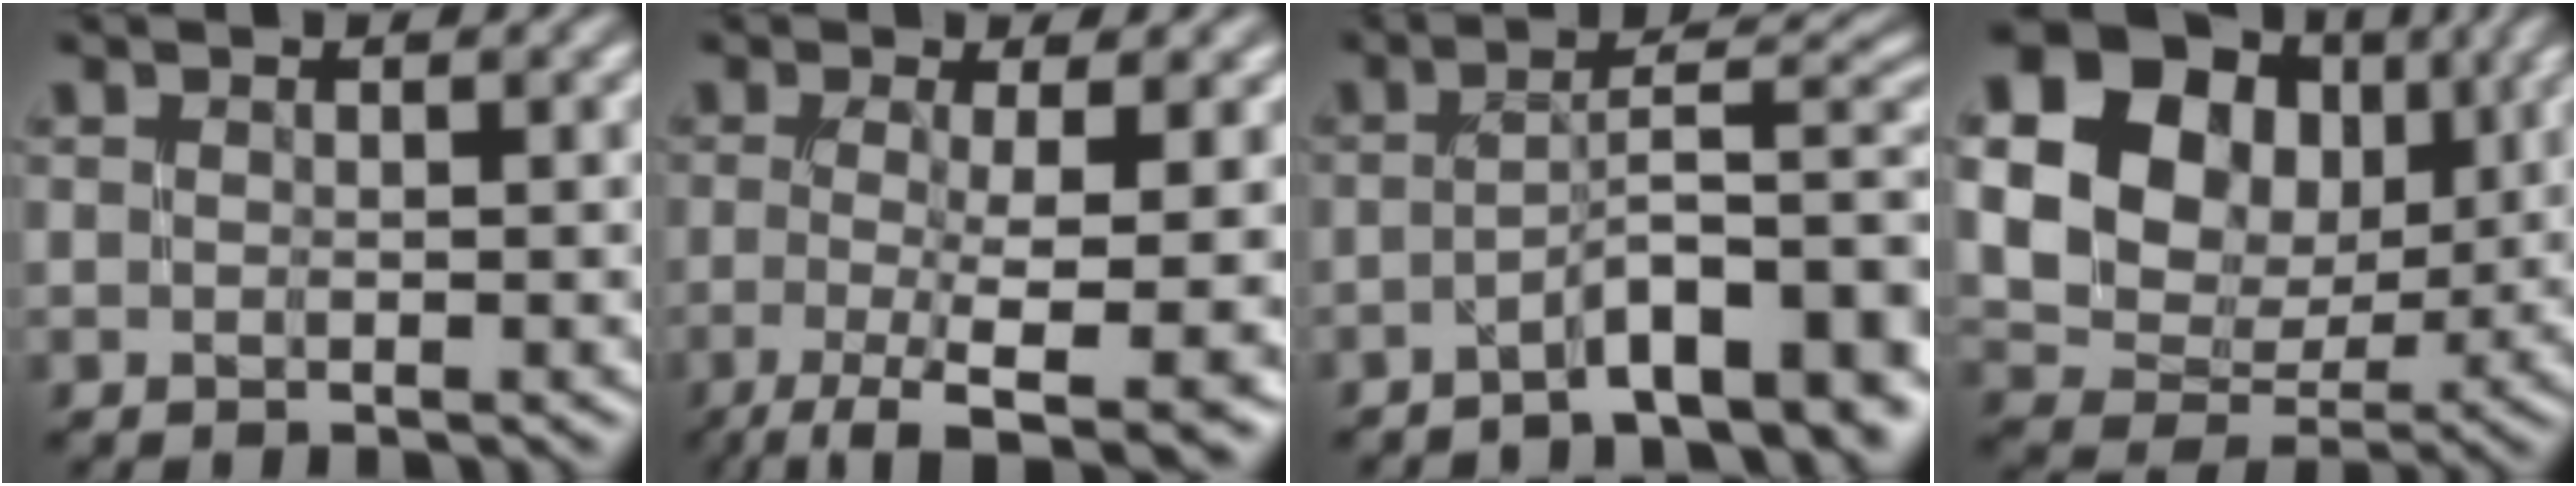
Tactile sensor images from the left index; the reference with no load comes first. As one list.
[{"total": 8.4, "force": [-2.9, 1.9, 7.7], "torque": [-0.108, -0.018, -0.046]}, {"total": 9.2, "force": [-4.5, 2.3, 7.7], "torque": [-0.097, 0.010, -0.071]}, {"total": 19.5, "force": [6.2, 16.1, 9.1], "torque": [-0.229, 0.044, 0.097]}]